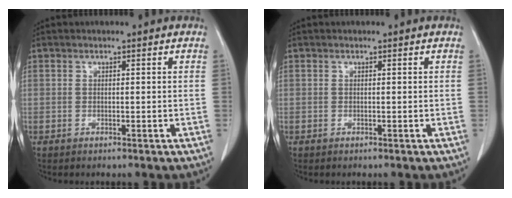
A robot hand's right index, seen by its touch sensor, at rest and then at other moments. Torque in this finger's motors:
{"motor_torque": [0.00, 0.00, 0.00, 0.00]}